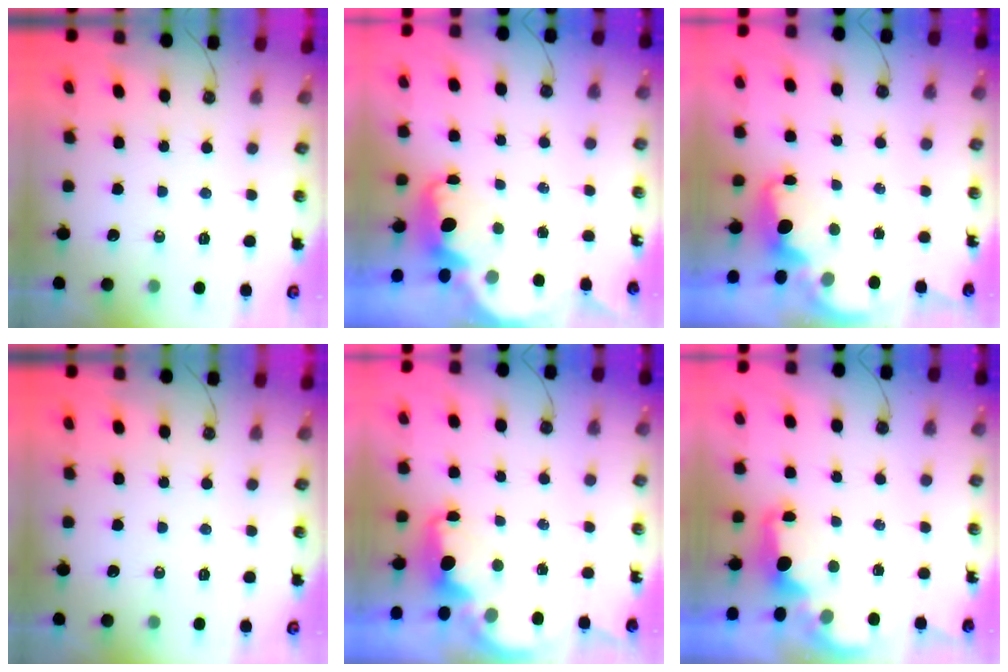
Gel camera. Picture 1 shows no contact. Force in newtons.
{"total": 2.5, "press": 2.4, "slide": 0.6}
{"total": 1.9, "press": 1.7, "slide": 0.7}
{"total": 0.0}
{"total": 2.3, "press": 2.1, "slide": 0.8}
{"total": 2.0, "press": 1.8, "slide": 0.8}